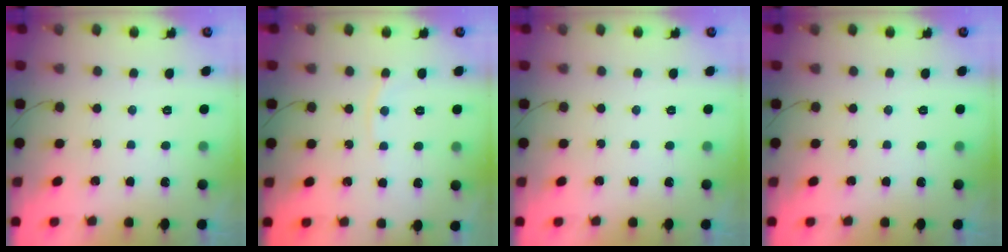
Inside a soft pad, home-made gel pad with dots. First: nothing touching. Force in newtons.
{"total": 5.4, "press": 5.4, "slide": 0.6}
{"total": 0.0}
{"total": 0.0}